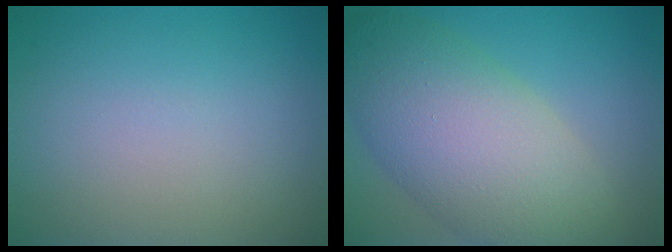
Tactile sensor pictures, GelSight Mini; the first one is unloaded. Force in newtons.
{"total": 9.9, "press": 9.9, "slide": 0.1}